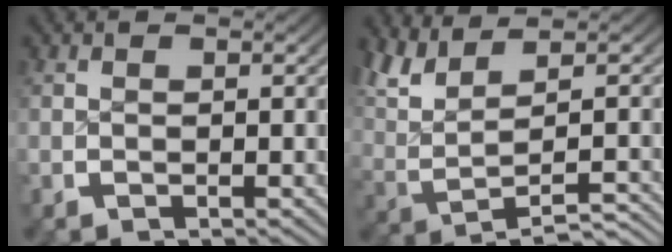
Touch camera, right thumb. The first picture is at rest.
{"total": 5.6, "force": [0.2, 2.5, 5.0], "torque": [-0.104, -0.005, 0.020]}